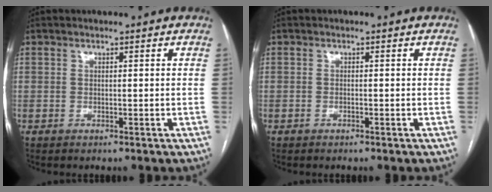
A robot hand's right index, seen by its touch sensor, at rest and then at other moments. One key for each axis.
{"total": 0.0}